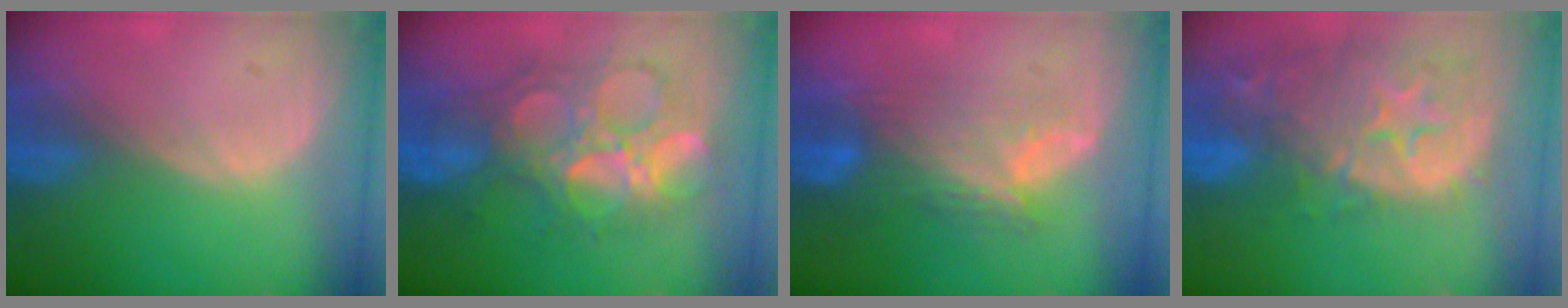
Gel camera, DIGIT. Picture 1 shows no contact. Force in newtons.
{"total": 10.2, "press": 10.1, "slide": 0.7}
{"total": 8.0, "press": 7.5, "slide": 3.0}
{"total": 14.7, "press": 11.8, "slide": 8.8}